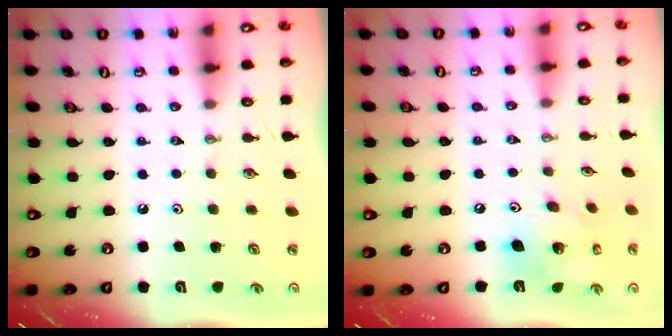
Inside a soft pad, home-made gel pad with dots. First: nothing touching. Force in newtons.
{"total": 14.3, "press": 14.1, "slide": 2.5}